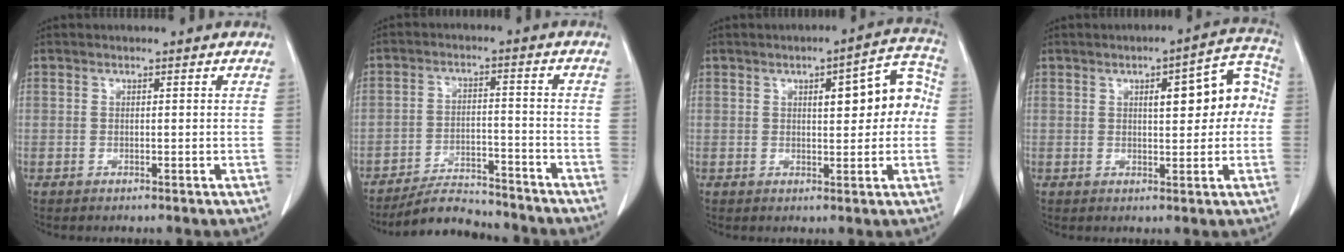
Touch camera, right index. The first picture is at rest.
{"total": 8.6, "force": [-8.3, 1.7, 1.4], "torque": [-0.019, 0.005, -0.137]}
{"total": 8.6, "force": [1.2, 2.8, 8.0], "torque": [-0.095, 0.034, 0.014]}
{"total": 9.2, "force": [1.3, 3.1, 8.6], "torque": [-0.102, 0.036, 0.015]}